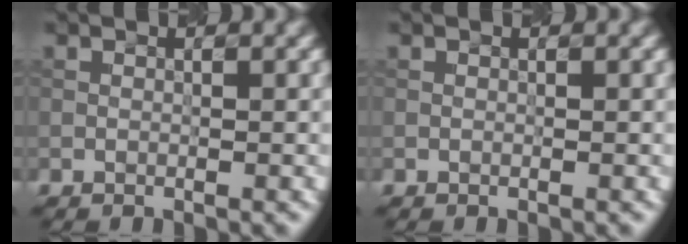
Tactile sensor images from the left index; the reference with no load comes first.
{"total": 0.0}